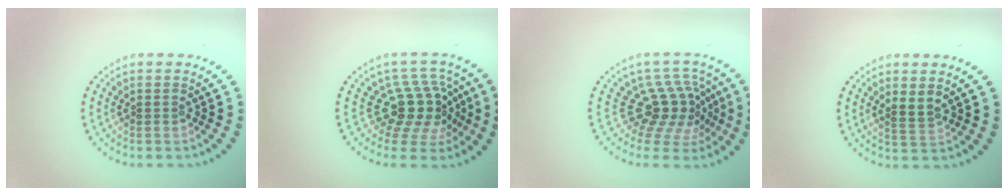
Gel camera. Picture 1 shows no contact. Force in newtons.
{"total": 4.4, "press": 3.4, "slide": 2.8}
{"total": 4.3, "press": 3.0, "slide": 3.1}
{"total": 1.7, "press": 1.6, "slide": 0.8}